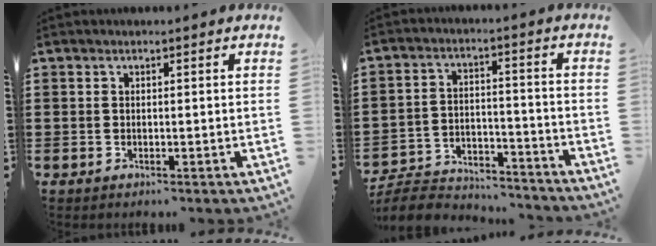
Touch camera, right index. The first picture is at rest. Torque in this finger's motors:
{"motor_torque": [-0.99, 1.14, -1.06, -0.01]}